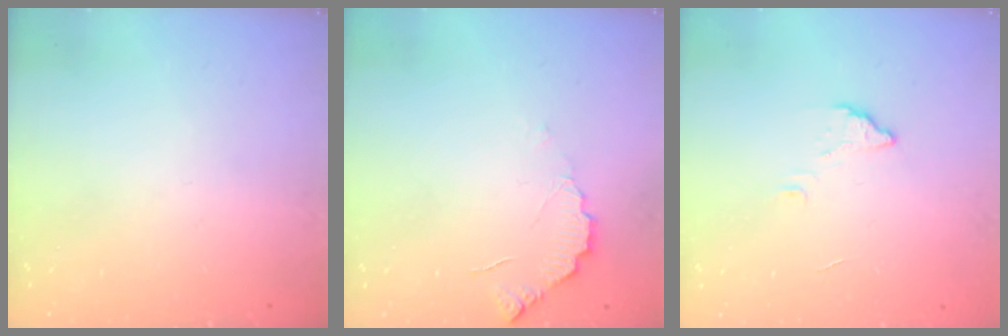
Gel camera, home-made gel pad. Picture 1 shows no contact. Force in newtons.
{"total": 4.0, "press": 4.0, "slide": 0.3}
{"total": 2.7, "press": 2.7, "slide": 0.2}